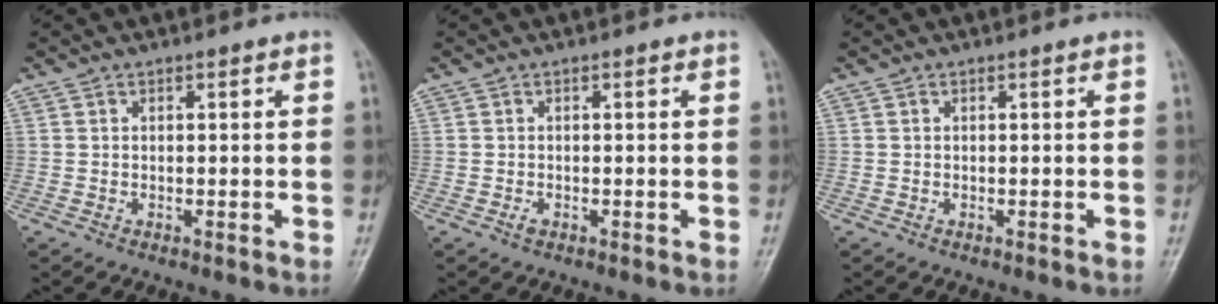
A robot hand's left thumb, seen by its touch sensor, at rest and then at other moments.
{"total": 0.9, "force": [-0.3, 0.6, 0.6], "torque": [-0.010, -0.002, -0.007]}
{"total": 0.0}